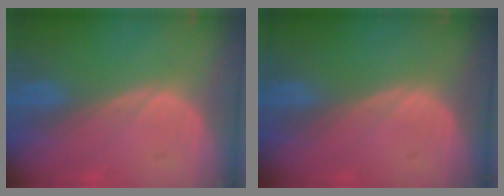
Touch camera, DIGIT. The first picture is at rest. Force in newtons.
{"total": 0.0}